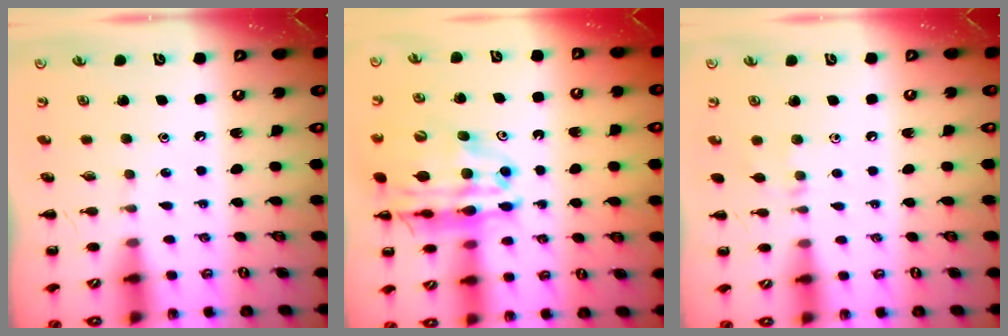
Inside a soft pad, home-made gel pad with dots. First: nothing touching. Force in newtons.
{"total": 20.4, "press": 20.0, "slide": 4.4}
{"total": 3.3, "press": 3.1, "slide": 1.2}